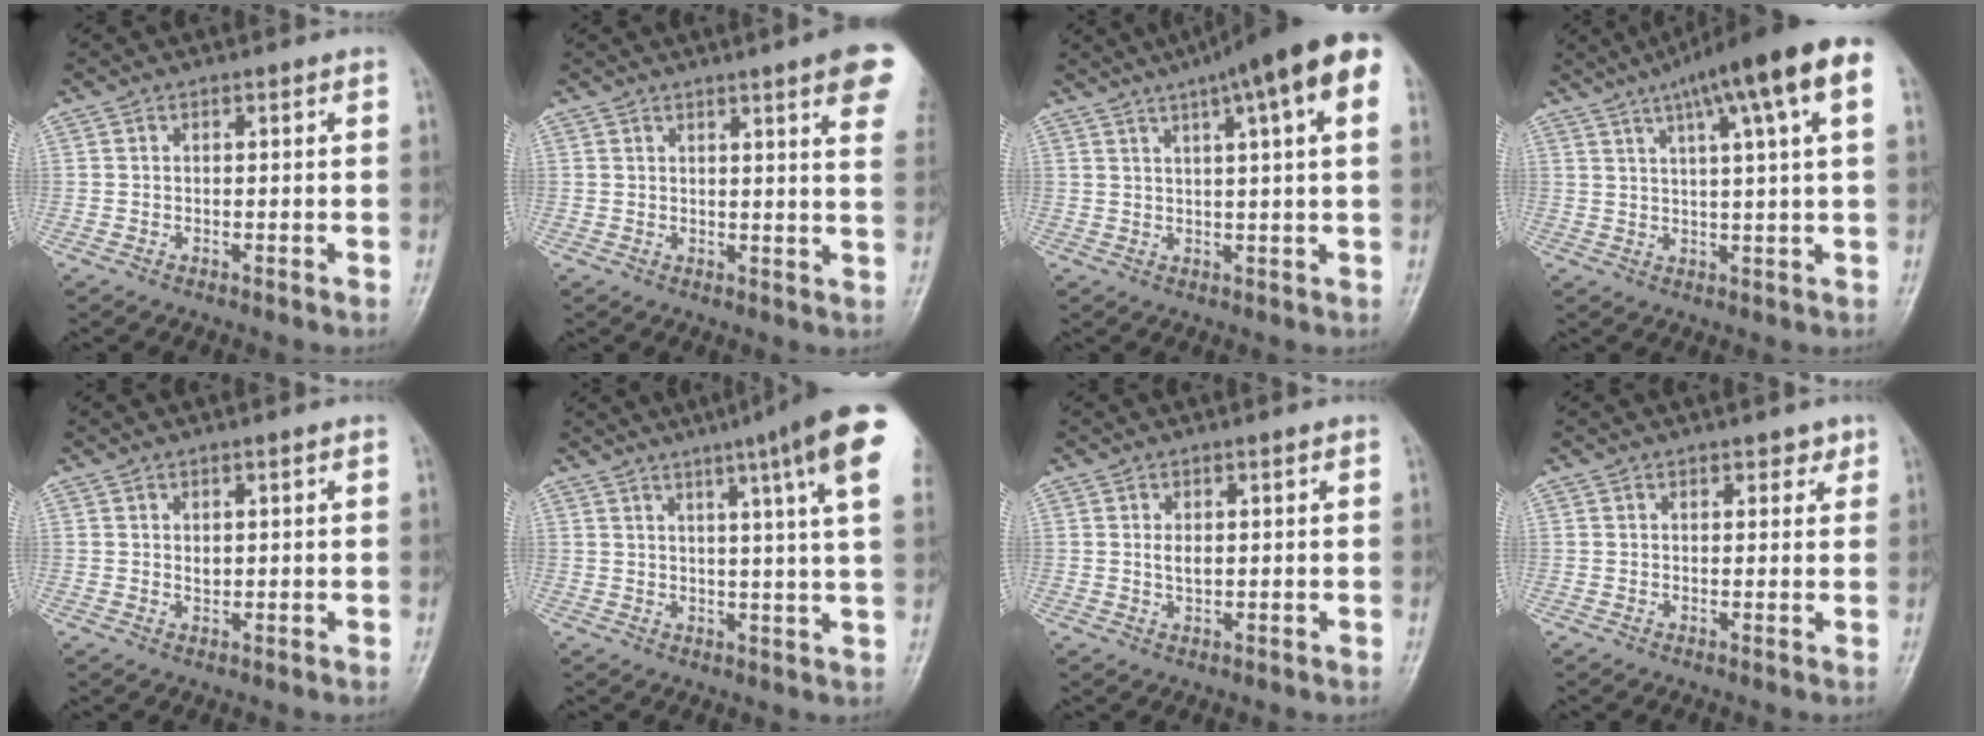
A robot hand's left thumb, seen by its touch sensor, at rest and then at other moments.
{"total": 11.2, "force": [6.5, 1.2, 9.1], "torque": [-0.094, -0.018, 0.065]}
{"total": 16.2, "force": [8.3, 2.5, 13.7], "torque": [-0.196, 0.018, 0.104]}
{"total": 15.7, "force": [7.7, 1.7, 13.5], "torque": [-0.202, 0.013, 0.104]}
{"total": 1.4, "force": [0.5, 0.8, 1.0], "torque": [-0.012, -0.004, 0.012]}
{"total": 16.4, "force": [8.5, 0.6, 14.0], "torque": [-0.182, -0.018, 0.090]}
{"total": 2.0, "force": [0.5, 1.0, 1.7], "torque": [-0.026, -0.003, 0.011]}
{"total": 2.4, "force": [1.6, 1.3, 1.1], "torque": [0.003, -0.007, 0.018]}